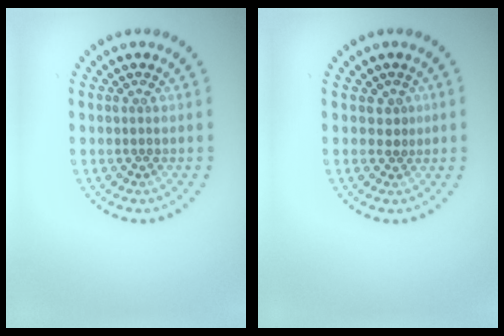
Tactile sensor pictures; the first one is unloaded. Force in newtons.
{"total": 0.9, "press": 0.7, "slide": 0.5}